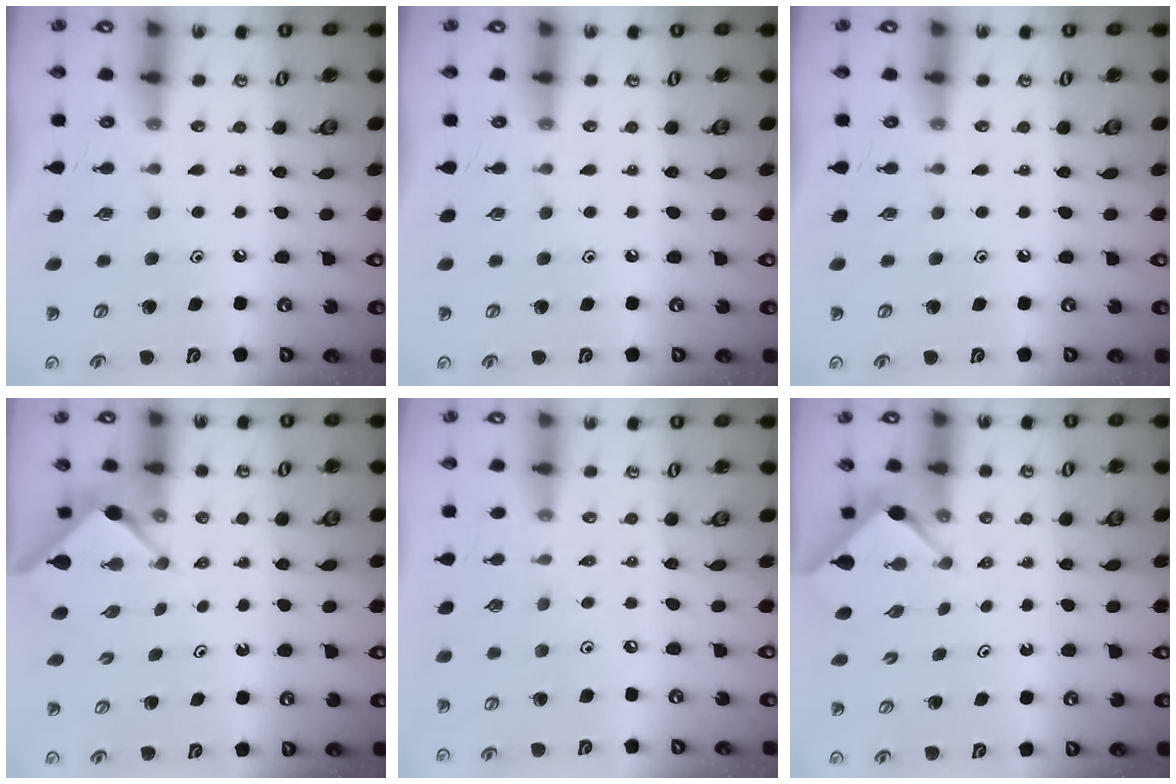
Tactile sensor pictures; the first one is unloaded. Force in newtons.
{"total": 0.0}
{"total": 0.0}
{"total": 3.2, "press": 3.1, "slide": 0.4}
{"total": 2.1, "press": 2.0, "slide": 0.5}
{"total": 2.9, "press": 2.8, "slide": 0.3}